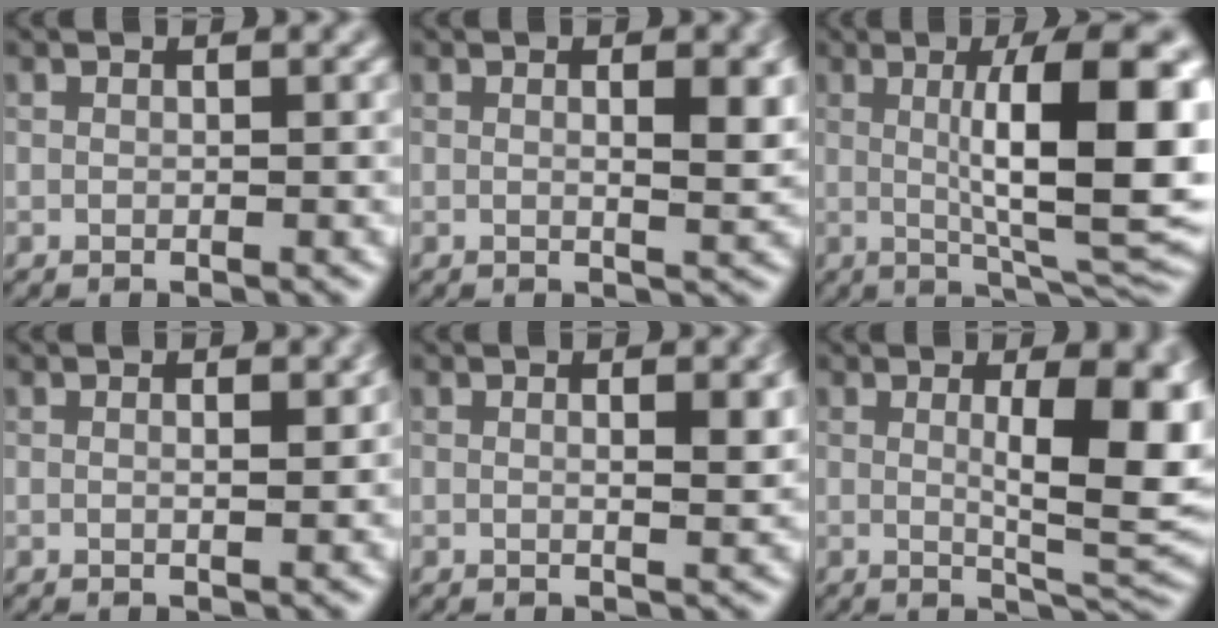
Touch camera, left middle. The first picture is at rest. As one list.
[{"total": 2.9, "force": [0.6, 0.7, 2.8], "torque": [-0.040, -0.003, 0.008]}, {"total": 11.5, "force": [1.3, 2.6, 11.1], "torque": [-0.149, 0.000, 0.025]}, {"total": 1.2, "force": [0.1, 0.3, 1.1], "torque": [-0.013, -0.002, 0.005]}, {"total": 2.3, "force": [0.4, 0.5, 2.2], "torque": [-0.029, -0.001, 0.007]}, {"total": 8.5, "force": [1.1, 2.1, 8.1], "torque": [-0.110, -0.007, 0.022]}]